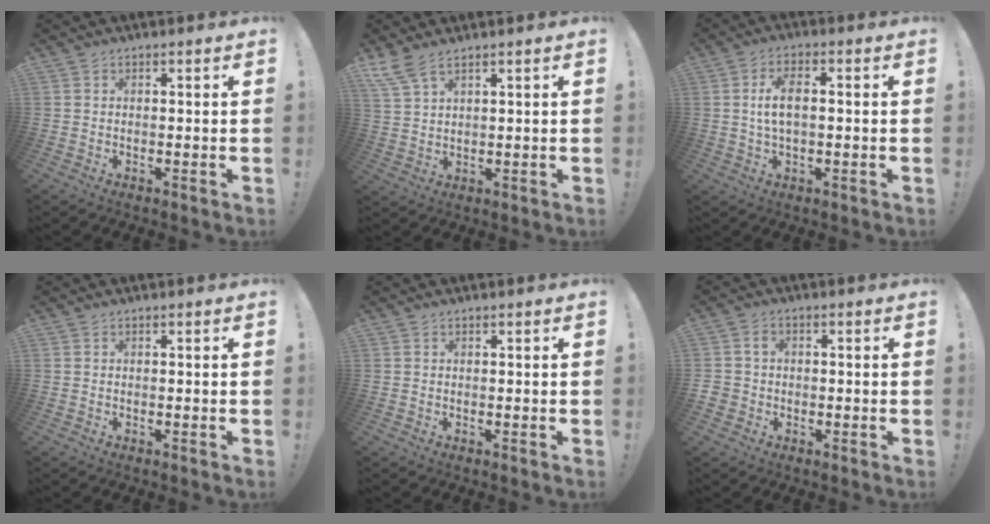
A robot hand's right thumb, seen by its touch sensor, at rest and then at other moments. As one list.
[{"total": 5.8, "force": [4.6, 1.5, 3.3], "torque": [-0.073, -0.016, 0.088]}, {"total": 6.7, "force": [0.6, 3.1, 5.9], "torque": [-0.100, 0.004, 0.009]}, {"total": 0.0}, {"total": 0.0}, {"total": 3.6, "force": [-0.2, 3.2, 1.7], "torque": [-0.033, 0.011, -0.002]}]